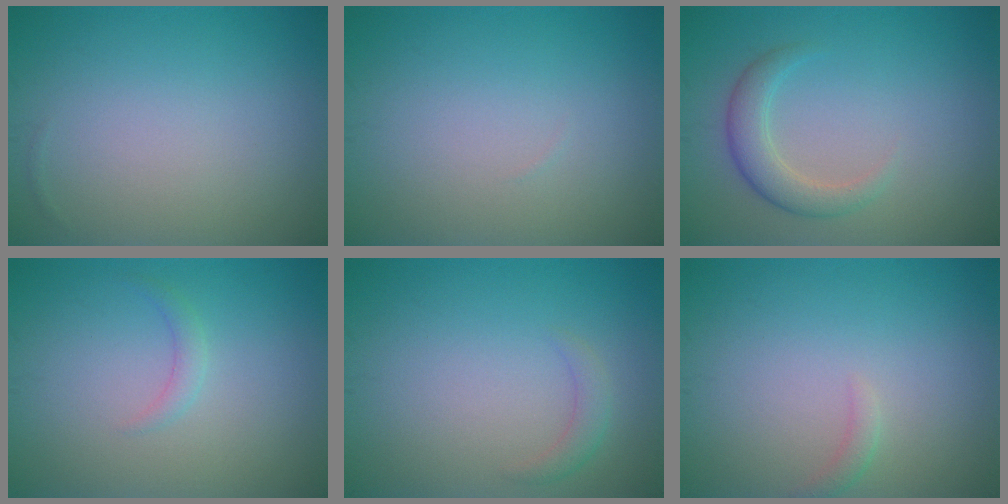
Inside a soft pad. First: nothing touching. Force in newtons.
{"total": 0.0}
{"total": 2.7, "press": 2.7, "slide": 0.2}
{"total": 1.1, "press": 1.1, "slide": 0.0}
{"total": 1.3, "press": 1.3, "slide": 0.1}
{"total": 0.9, "press": 0.8, "slide": 0.1}